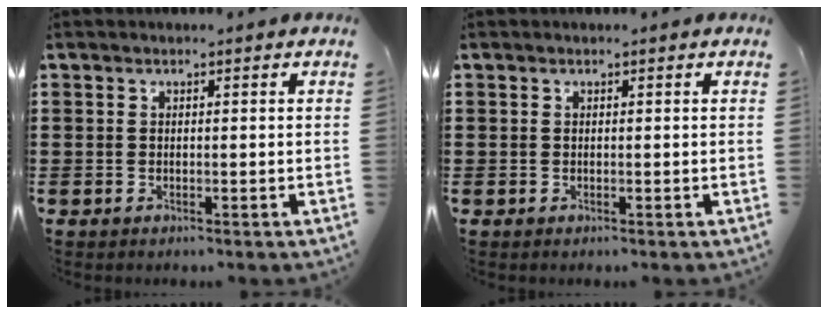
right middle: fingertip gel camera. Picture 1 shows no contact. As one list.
[{"total": 0.0}]